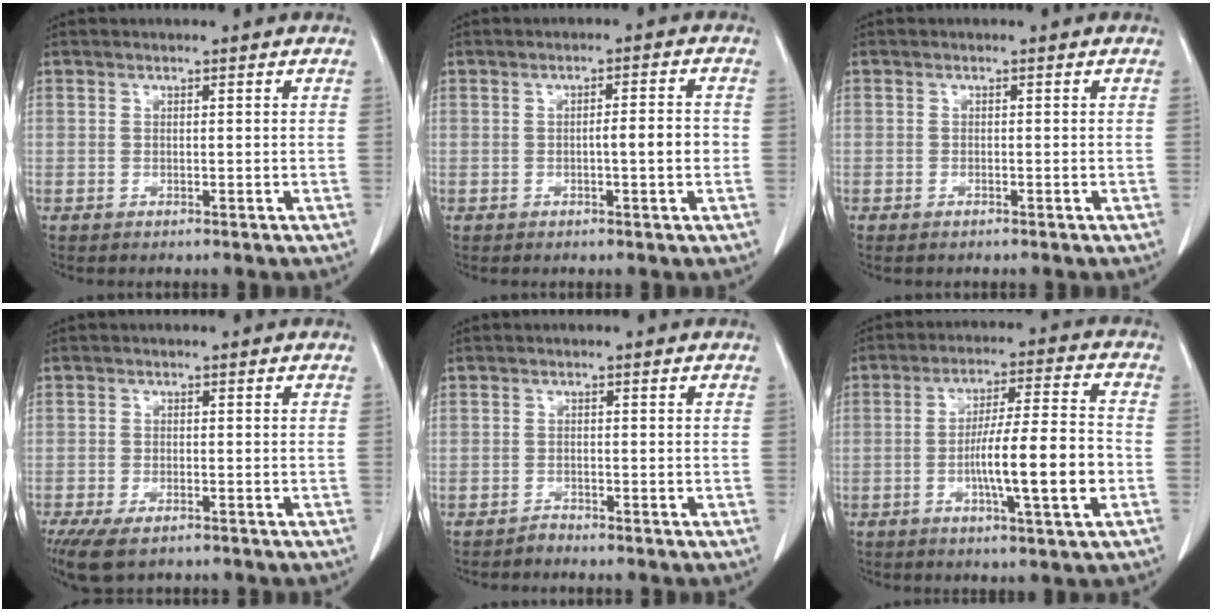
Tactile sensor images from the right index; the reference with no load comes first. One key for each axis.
{"total": 3.7, "fx": -0.7, "fy": 0.3, "fz": 3.6, "tx": -0.054, "ty": 0.001, "tz": -0.011}
{"total": 0.7, "fx": -0.6, "fy": 0.2, "fz": 0.4, "tx": -0.012, "ty": -0.002, "tz": -0.008}
{"total": 6.6, "fx": -4.7, "fy": 2.5, "fz": 3.9, "tx": -0.069, "ty": -0.013, "tz": -0.076}
{"total": 0.9, "fx": -0.9, "fy": 0.1, "fz": -0.1, "tx": 0.006, "ty": -0.002, "tz": -0.017}
{"total": 12.2, "fx": -3.0, "fy": 0.6, "fz": 11.8, "tx": -0.194, "ty": 0.004, "tz": -0.051}